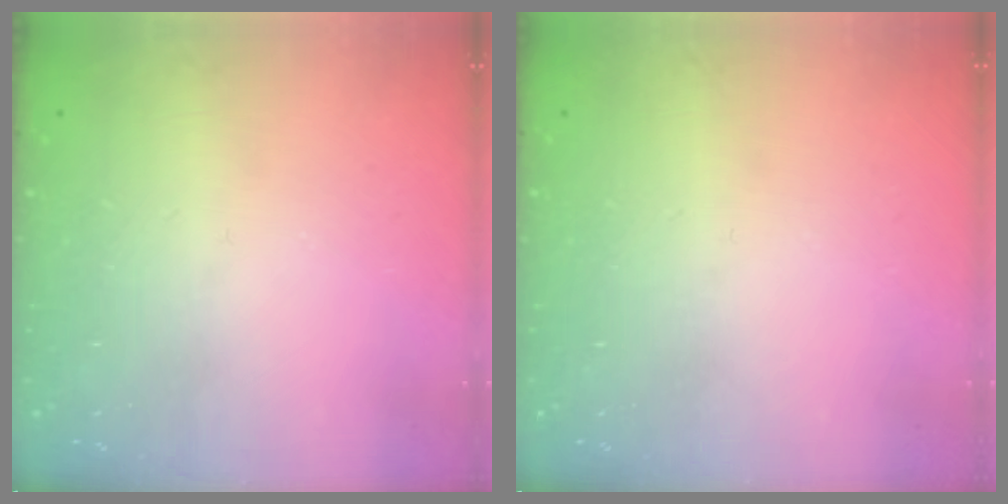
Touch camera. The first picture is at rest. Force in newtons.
{"total": 0.0}